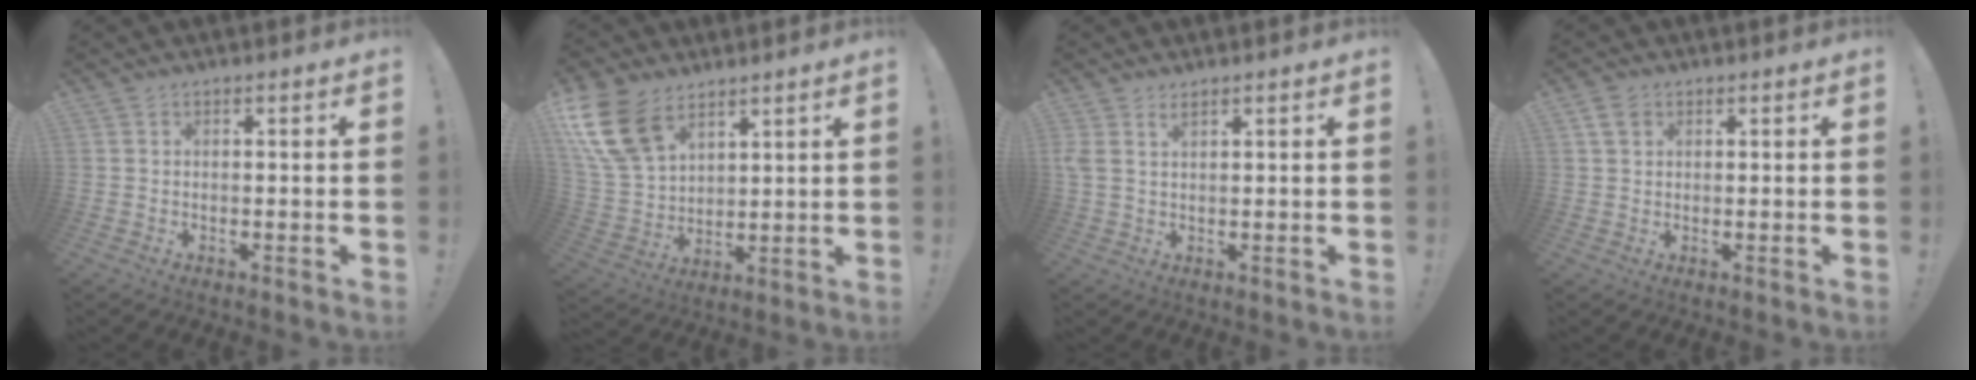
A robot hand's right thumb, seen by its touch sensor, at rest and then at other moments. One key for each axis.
{"total": 15.7, "fx": 9.0, "fy": 9.5, "fz": 8.7, "tx": -0.177, "ty": -0.042, "tz": 0.175}
{"total": 2.6, "fx": 1.7, "fy": 1.1, "fz": 1.7, "tx": -0.032, "ty": -0.006, "tz": 0.031}
{"total": 3.4, "fx": 1.7, "fy": 2.3, "fz": 1.9, "tx": -0.028, "ty": 0.000, "tz": 0.032}